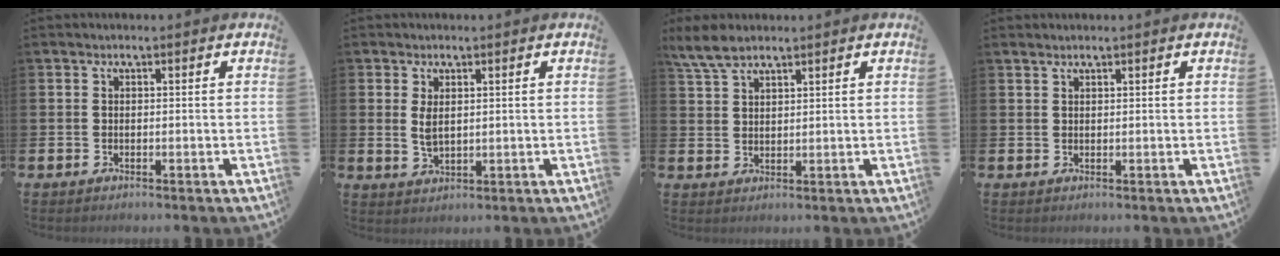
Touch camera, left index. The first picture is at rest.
{"total": 2.5, "force": [1.2, 1.1, 1.9], "torque": [-0.031, 0.001, 0.018]}
{"total": 4.9, "force": [4.1, 1.5, 2.1], "torque": [-0.043, -0.012, 0.075]}
{"total": 0.9, "force": [0.9, 0.1, 0.0], "torque": [0.001, 0.000, 0.017]}